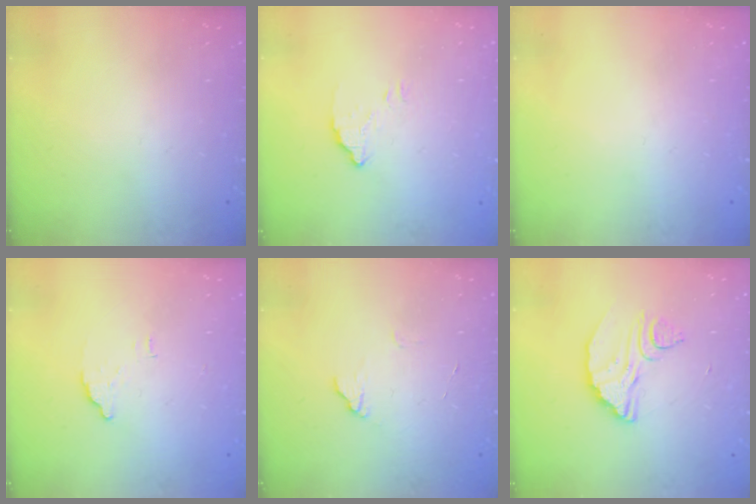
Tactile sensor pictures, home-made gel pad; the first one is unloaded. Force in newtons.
{"total": 2.4, "press": 2.4, "slide": 0.0}
{"total": 0.0}
{"total": 3.9, "press": 3.8, "slide": 0.3}
{"total": 5.8, "press": 5.8, "slide": 0.5}
{"total": 8.8, "press": 8.8, "slide": 0.8}